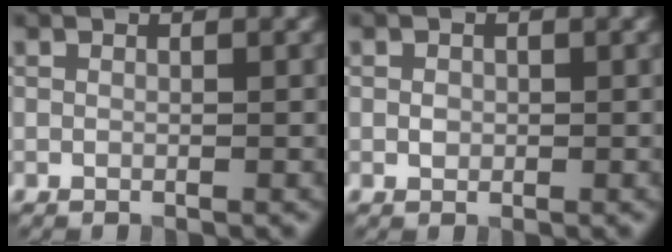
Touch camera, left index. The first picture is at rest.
{"total": 0.8, "force": [0.0, 0.7, 0.4], "torque": [-0.008, -0.002, -0.002]}